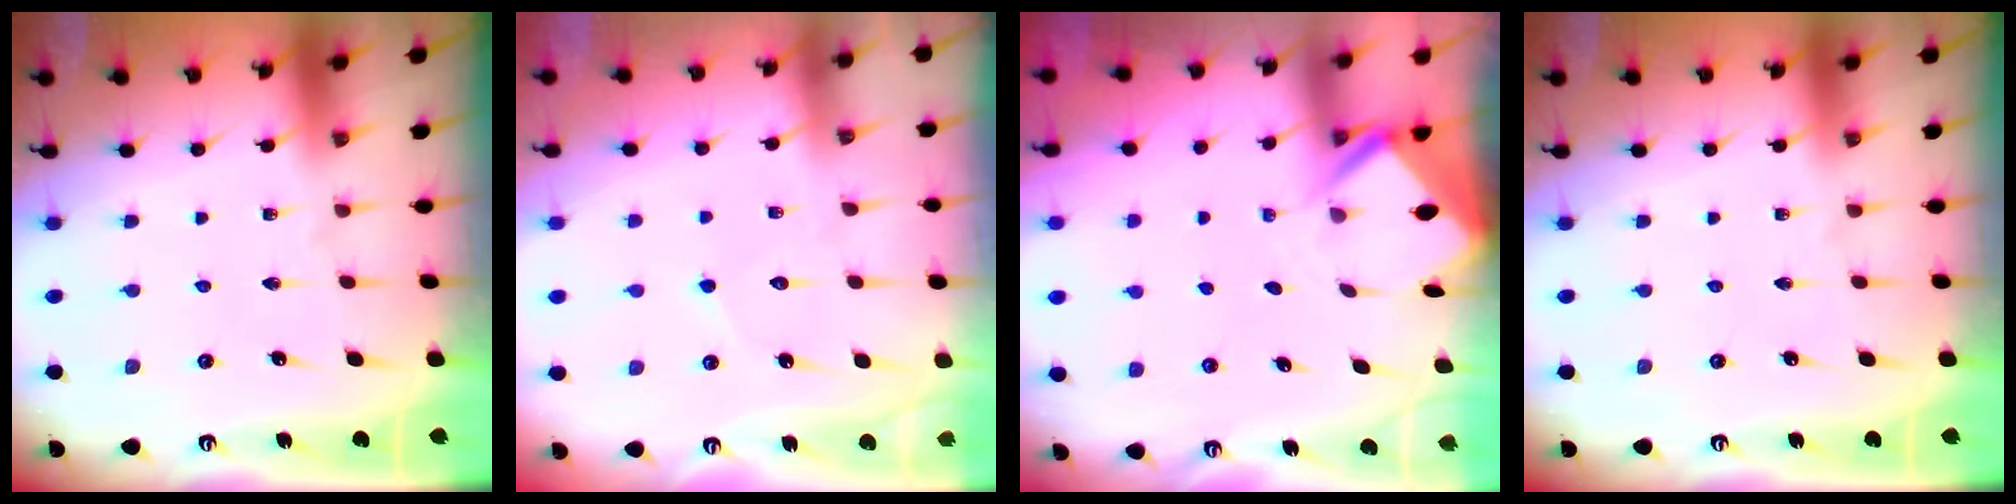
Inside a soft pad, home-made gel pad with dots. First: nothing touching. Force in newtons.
{"total": 5.0, "press": 5.0, "slide": 0.5}
{"total": 2.4, "press": 2.4, "slide": 0.2}
{"total": 0.0}